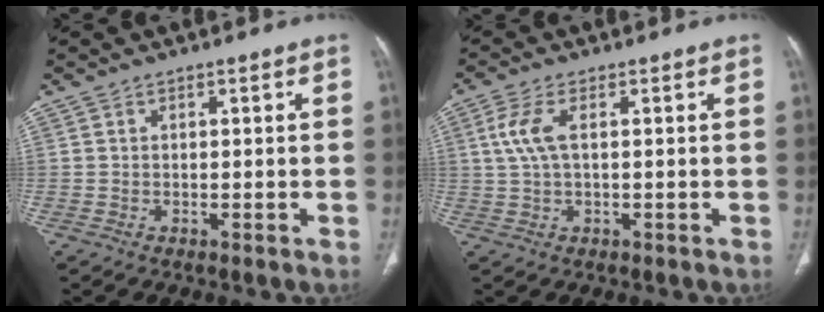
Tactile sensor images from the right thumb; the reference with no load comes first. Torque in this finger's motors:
{"motor_torque": [-0.35, 0.49, 0.48, 0.24, 0.18]}